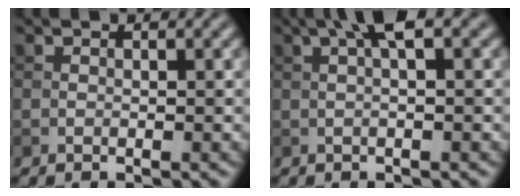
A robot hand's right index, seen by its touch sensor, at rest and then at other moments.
{"total": 2.9, "force": [1.0, 0.4, 2.7], "torque": [-0.045, 0.012, 0.016]}